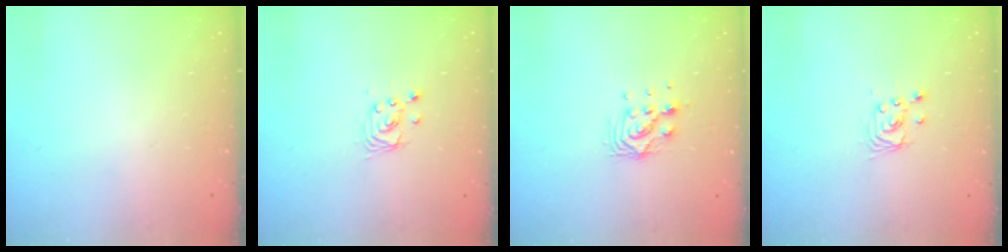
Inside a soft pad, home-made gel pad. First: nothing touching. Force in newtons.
{"total": 2.9, "press": 2.9, "slide": 0.1}
{"total": 8.6, "press": 8.6, "slide": 0.7}
{"total": 2.9, "press": 2.9, "slide": 0.1}